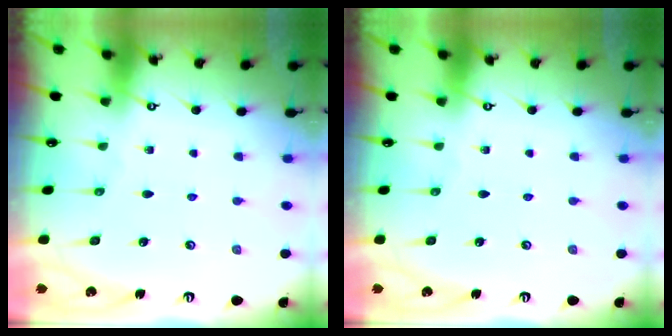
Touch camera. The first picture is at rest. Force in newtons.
{"total": 0.0}